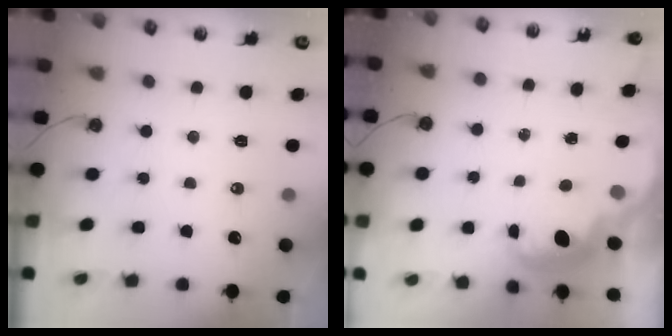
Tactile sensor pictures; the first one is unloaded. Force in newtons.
{"total": 2.8, "press": 2.7, "slide": 0.6}